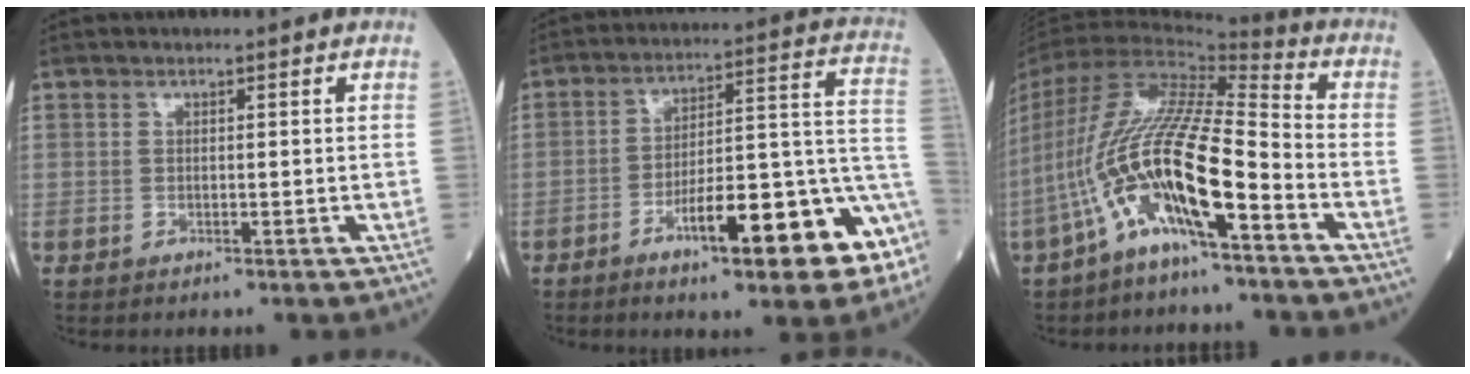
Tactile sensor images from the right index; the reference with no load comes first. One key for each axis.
{"total": 17.3, "fx": -8.0, "fy": 2.8, "fz": 15.1, "tx": -0.161, "ty": 0.028, "tz": -0.108}
{"total": 18.6, "fx": -7.7, "fy": 3.5, "fz": 16.6, "tx": -0.354, "ty": 0.002, "tz": -0.138}